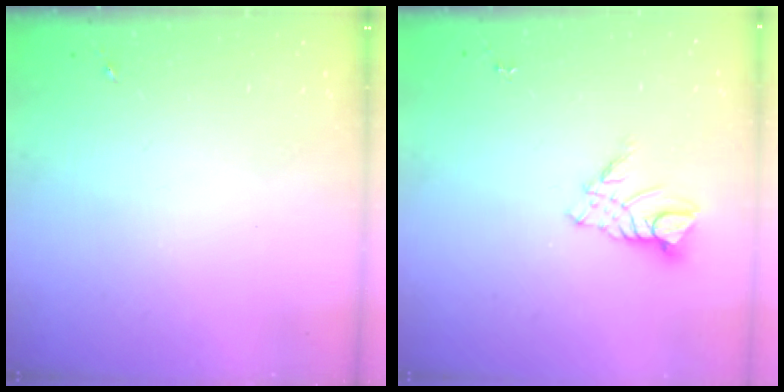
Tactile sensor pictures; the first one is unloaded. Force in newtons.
{"total": 8.9, "press": 8.9, "slide": 0.8}